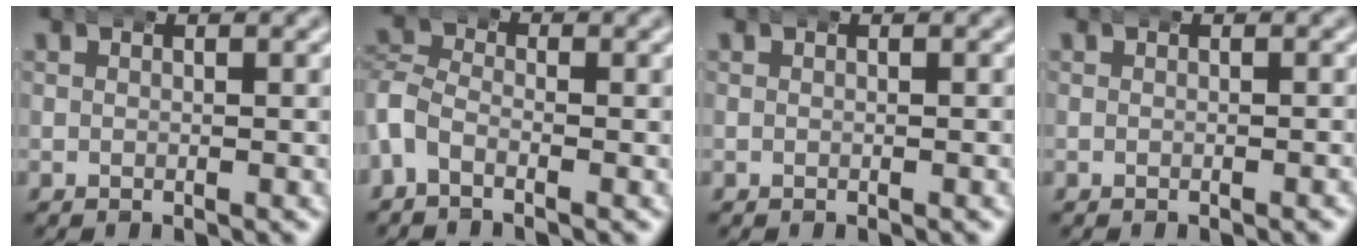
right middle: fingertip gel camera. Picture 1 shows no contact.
{"total": 4.8, "force": [-1.5, 4.2, 1.8], "torque": [-0.055, -0.013, -0.036]}
{"total": 0.0}
{"total": 0.0}